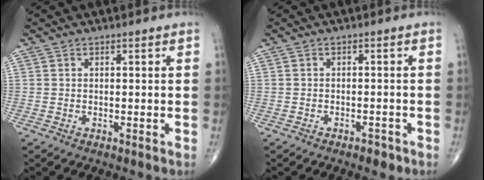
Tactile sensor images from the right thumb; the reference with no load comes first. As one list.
[{"total": 1.9, "force": [-1.4, 1.0, 0.9], "torque": [-0.009, 0.007, -0.017]}]